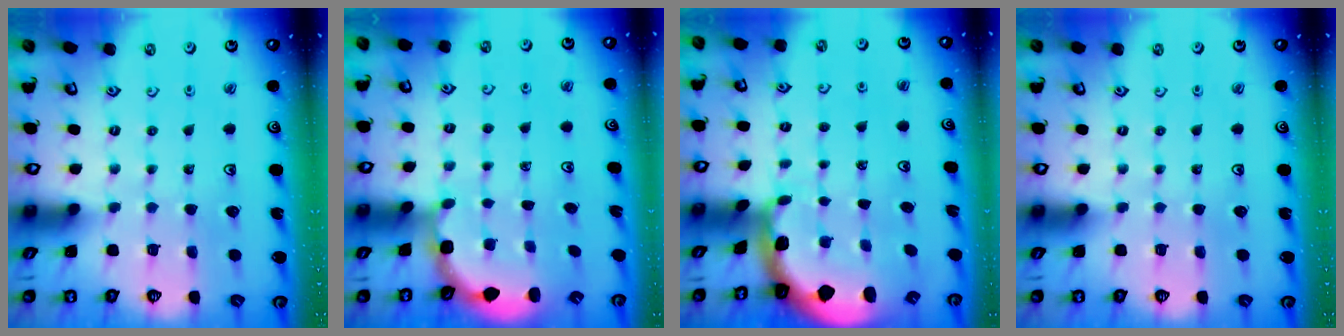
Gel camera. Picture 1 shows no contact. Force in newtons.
{"total": 2.9, "press": 2.3, "slide": 1.8}
{"total": 1.7, "press": 1.6, "slide": 0.4}
{"total": 0.0}